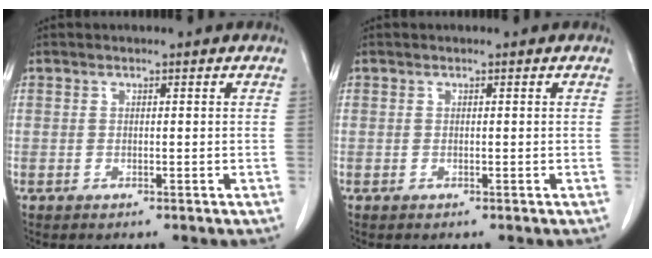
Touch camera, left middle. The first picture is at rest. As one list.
[{"total": 0.0}]